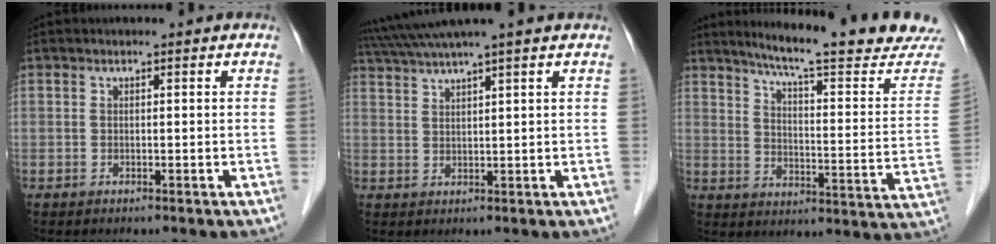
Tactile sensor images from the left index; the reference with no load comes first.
{"total": 8.1, "force": [6.8, -1.5, 4.0], "torque": [-0.073, 0.030, 0.109]}
{"total": 21.4, "force": [19.2, 0.3, 9.3], "torque": [-0.132, -0.074, 0.239]}